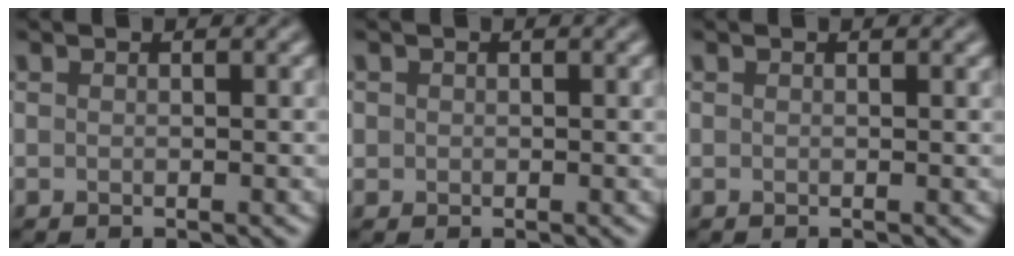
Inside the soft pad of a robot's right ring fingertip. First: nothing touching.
{"total": 0.7, "force": [0.1, 0.7, 0.0], "torque": [0.006, -0.001, 0.002]}
{"total": 0.0}